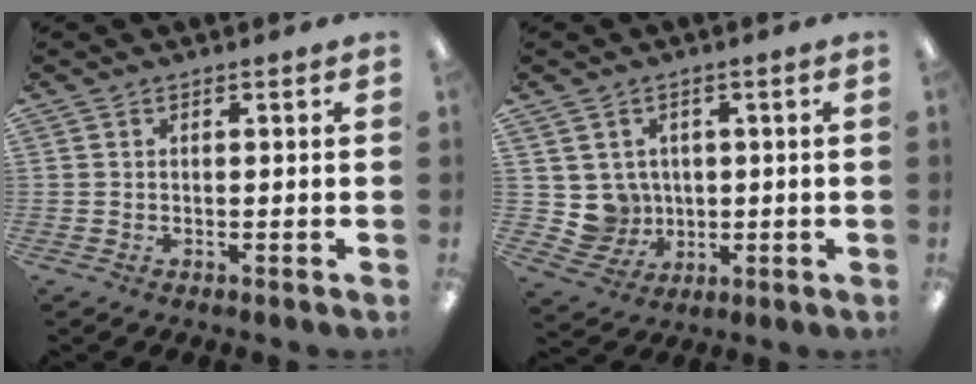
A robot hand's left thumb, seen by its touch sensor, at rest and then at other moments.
{"total": 6.3, "force": [1.7, 6.0, 0.3], "torque": [-0.024, -0.008, 0.039]}